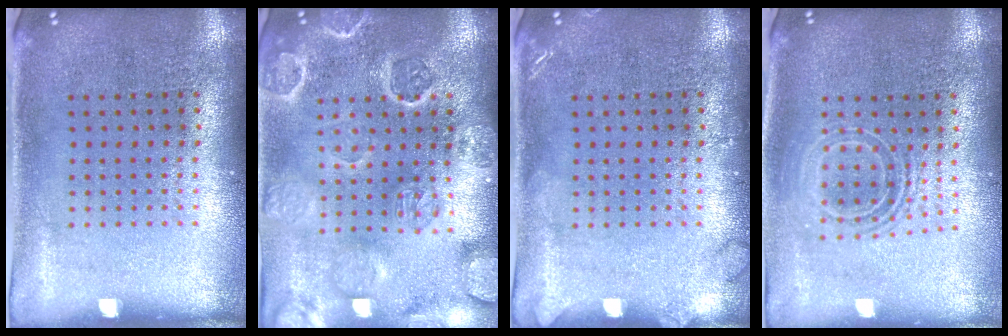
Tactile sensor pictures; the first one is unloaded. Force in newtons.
{"total": 3.3, "press": 3.1, "slide": 1.1}
{"total": 1.2, "press": 1.1, "slide": 0.2}
{"total": 1.8, "press": 1.4, "slide": 1.2}